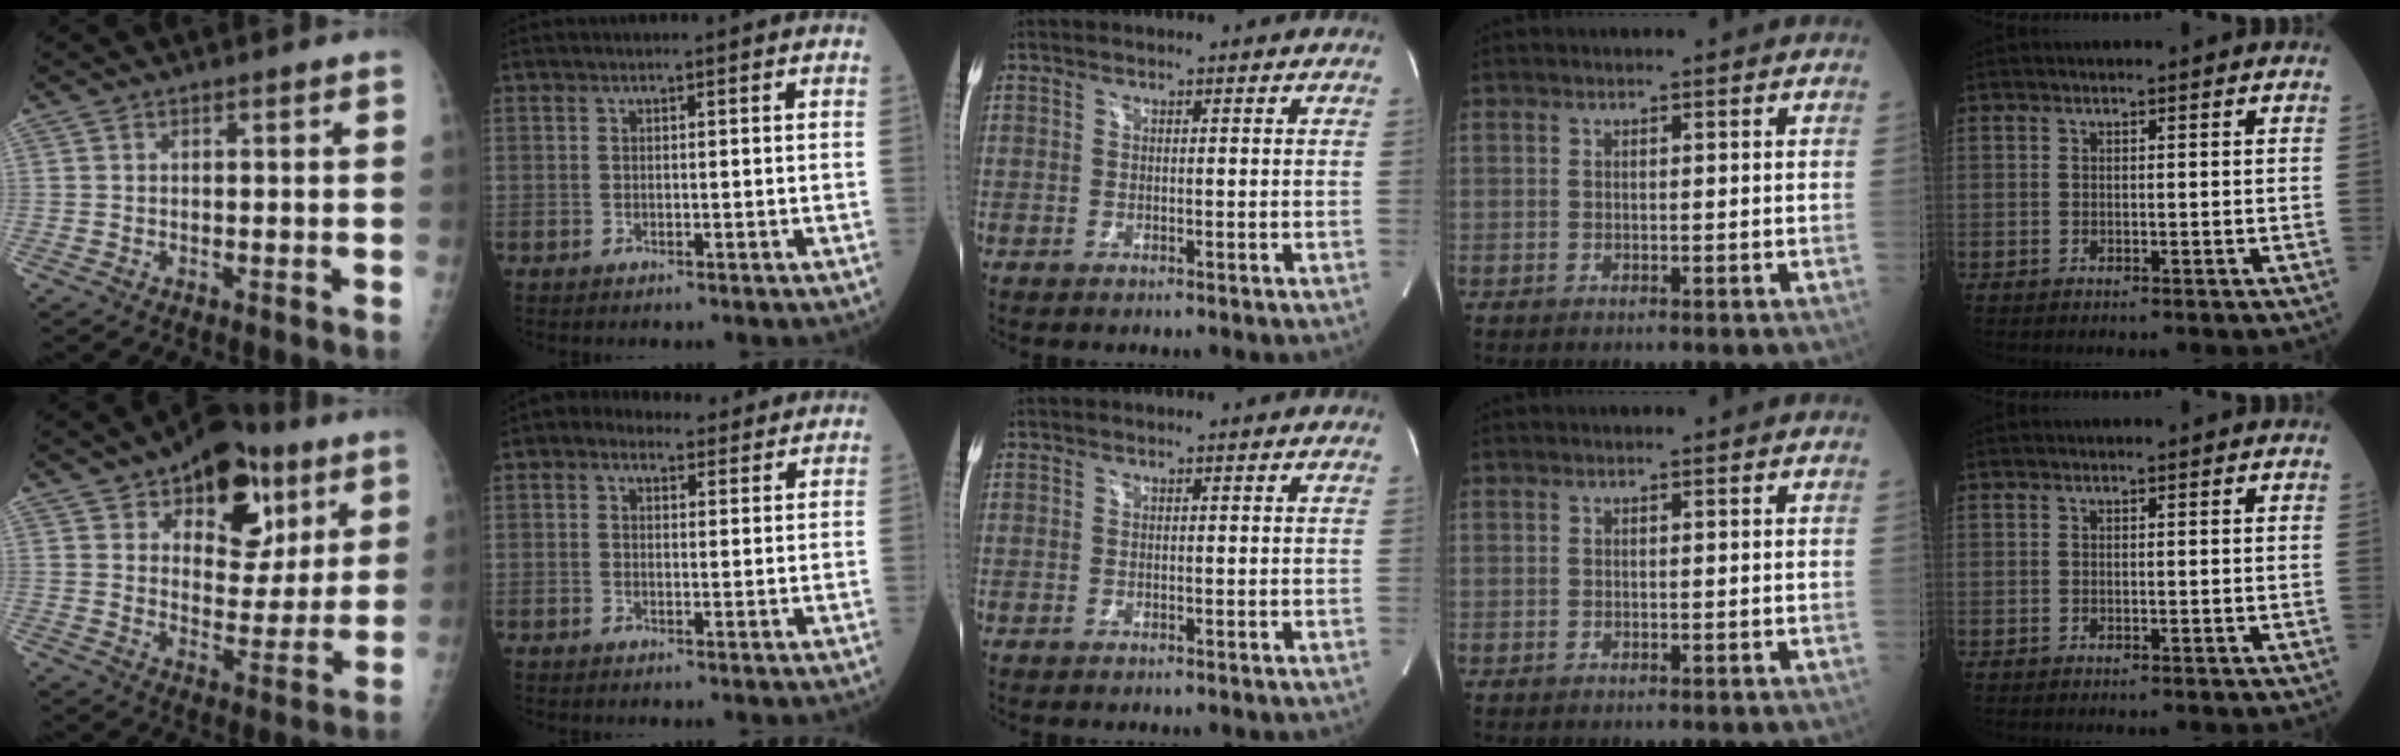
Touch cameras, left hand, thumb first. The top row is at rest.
{"thumb": {"total": 17.4, "force": [9.1, 10.3, 10.7], "torque": [-0.090, -0.033, 0.135]}, "index": {"total": 5.2, "force": [3.7, 3.0, 2.0], "torque": [-0.033, 0.030, 0.059]}}